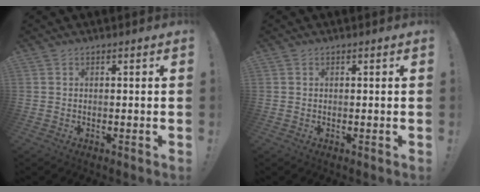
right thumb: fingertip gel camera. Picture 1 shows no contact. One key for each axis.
{"total": 0.0}